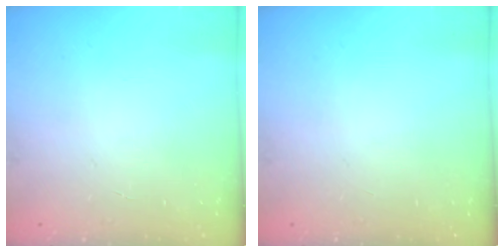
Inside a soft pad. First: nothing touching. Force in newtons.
{"total": 0.0}